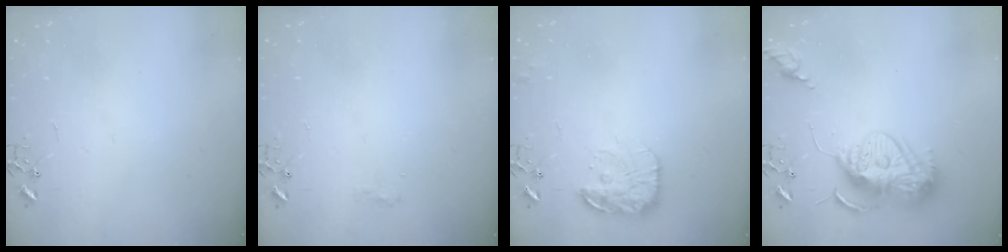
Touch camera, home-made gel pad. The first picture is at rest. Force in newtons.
{"total": 7.1, "press": 7.1, "slide": 0.7}
{"total": 14.9, "press": 14.9, "slide": 0.7}
{"total": 14.3, "press": 14.2, "slide": 2.0}